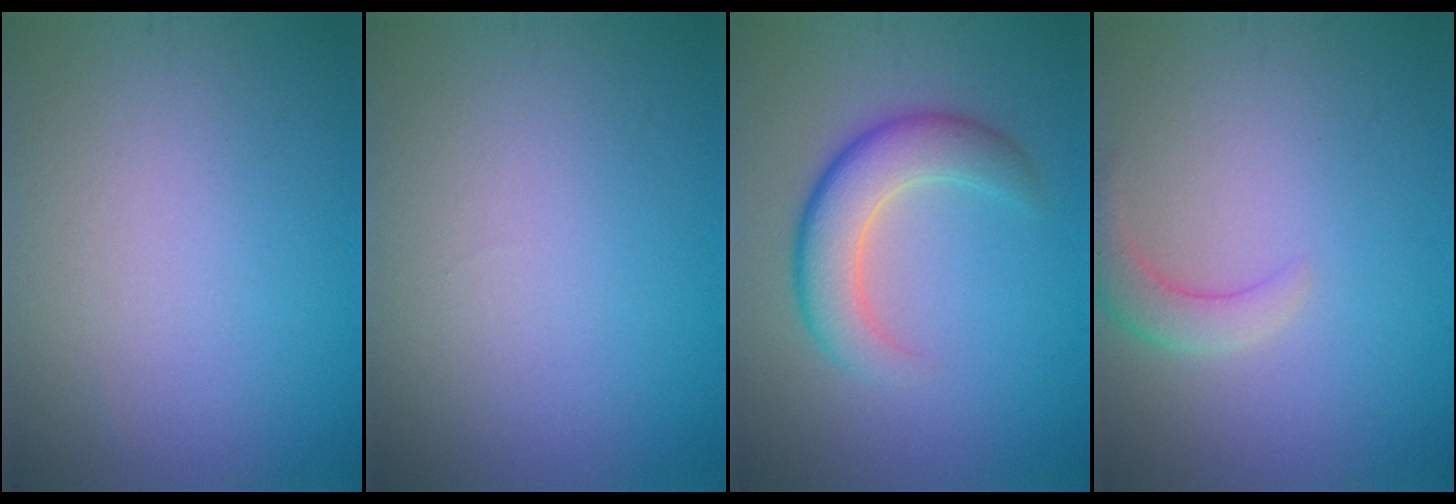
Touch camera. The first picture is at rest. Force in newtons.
{"total": 0.0}
{"total": 5.2, "press": 5.2, "slide": 0.2}
{"total": 2.4, "press": 2.4, "slide": 0.2}